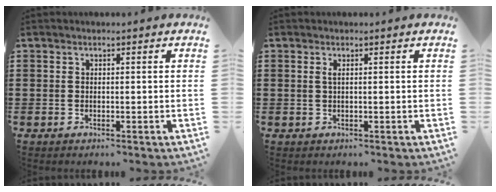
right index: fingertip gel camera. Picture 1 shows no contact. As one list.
[{"total": 0.9, "force": [0.2, 0.1, 0.8], "torque": [-0.017, 0.001, 0.003]}]